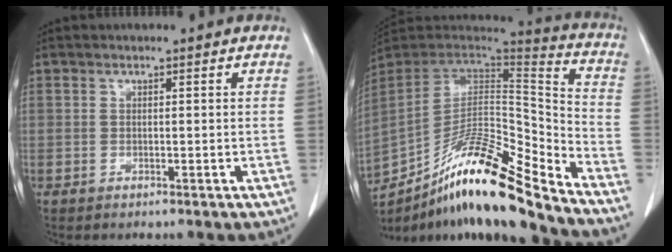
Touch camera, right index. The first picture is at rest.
{"total": 21.6, "force": [-16.7, 1.7, 13.6], "torque": [-0.235, 0.000, -0.298]}